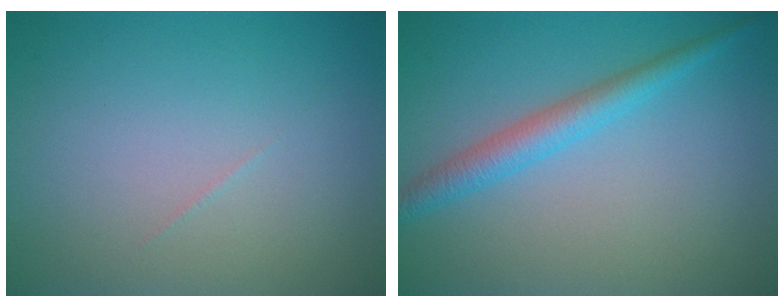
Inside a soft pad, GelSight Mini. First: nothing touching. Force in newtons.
{"total": 2.9, "press": 2.9, "slide": 0.2}